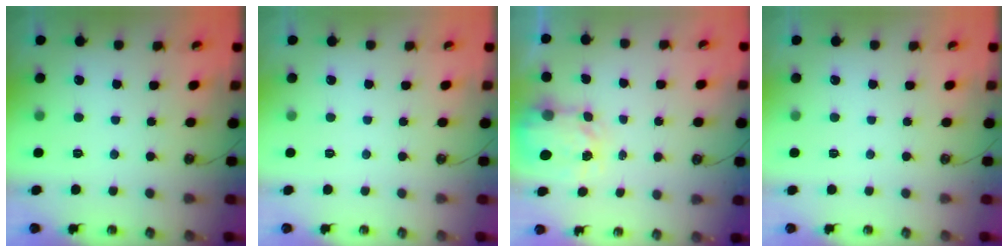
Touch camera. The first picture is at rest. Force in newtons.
{"total": 0.0}
{"total": 3.9, "press": 3.8, "slide": 0.6}
{"total": 0.0}